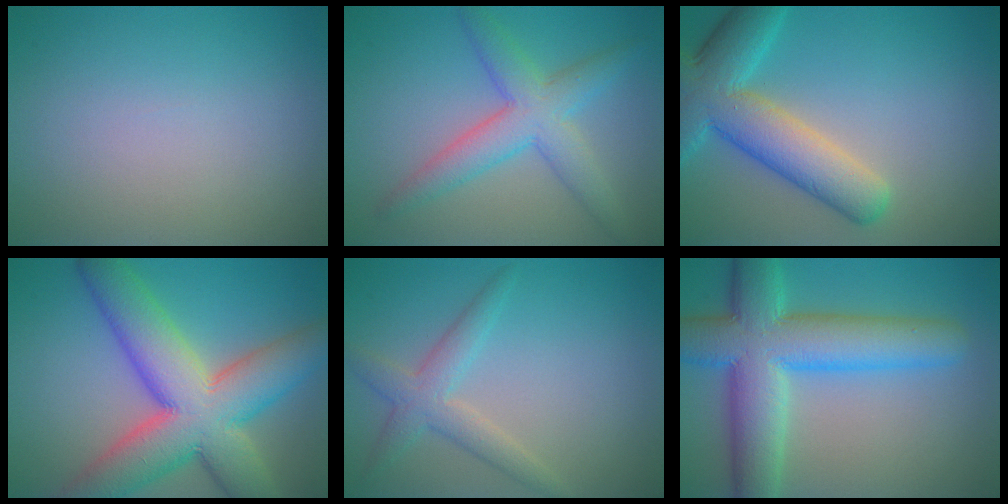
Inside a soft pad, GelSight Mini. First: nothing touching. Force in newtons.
{"total": 5.0, "press": 5.0, "slide": 0.1}
{"total": 8.2, "press": 8.2, "slide": 0.4}
{"total": 12.4, "press": 12.3, "slide": 0.7}
{"total": 3.1, "press": 3.0, "slide": 0.2}
{"total": 10.4, "press": 10.4, "slide": 0.4}